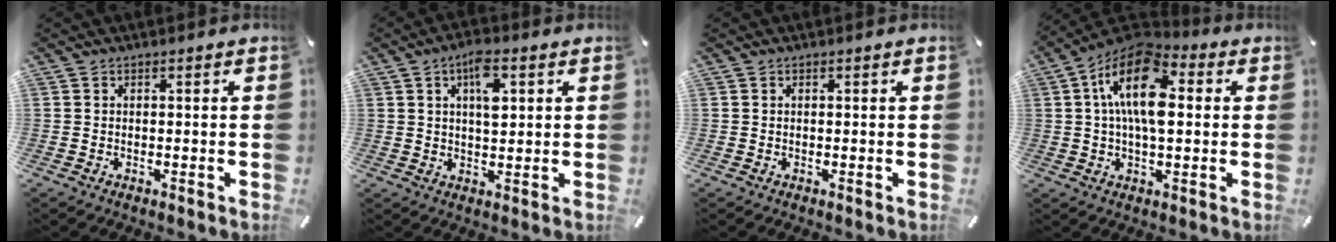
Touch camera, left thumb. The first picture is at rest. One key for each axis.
{"total": 7.4, "fx": 2.7, "fy": 3.5, "fz": 5.9, "tx": -0.093, "ty": -0.003, "tz": 0.040}
{"total": 0.0}
{"total": 16.1, "fx": 3.0, "fy": 8.5, "fz": 13.4, "tx": -0.247, "ty": -0.012, "tz": 0.048}